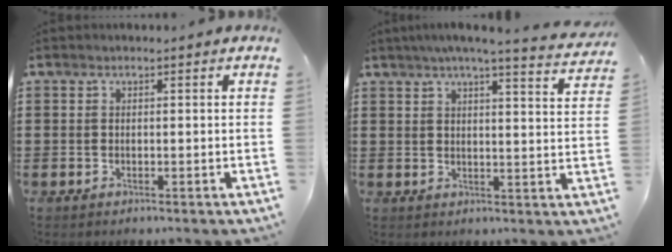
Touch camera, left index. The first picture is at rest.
{"total": 4.7, "force": [4.0, -0.5, 2.5], "torque": [-0.062, -0.019, 0.065]}